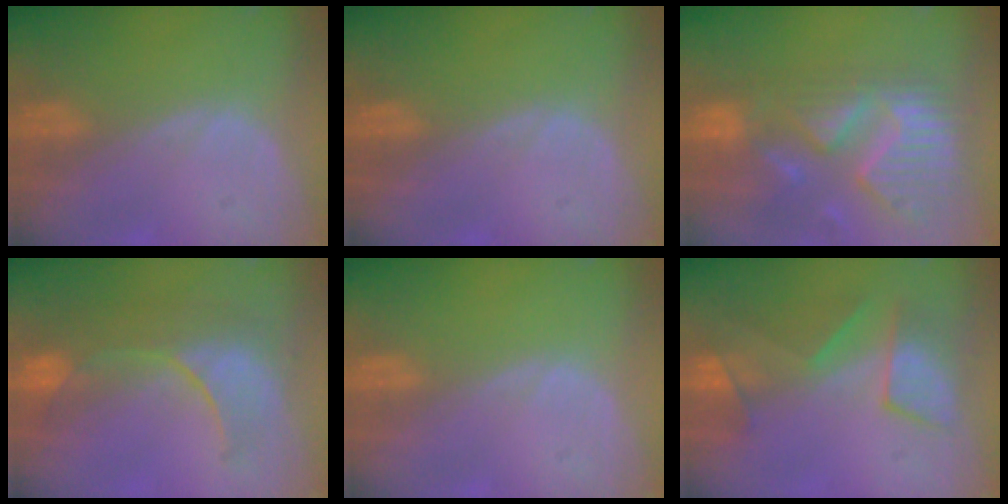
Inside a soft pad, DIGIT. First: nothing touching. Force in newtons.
{"total": 0.0}
{"total": 13.9, "press": 11.7, "slide": 7.5}
{"total": 10.3, "press": 9.0, "slide": 5.0}
{"total": 0.0}
{"total": 7.8, "press": 7.6, "slide": 1.9}